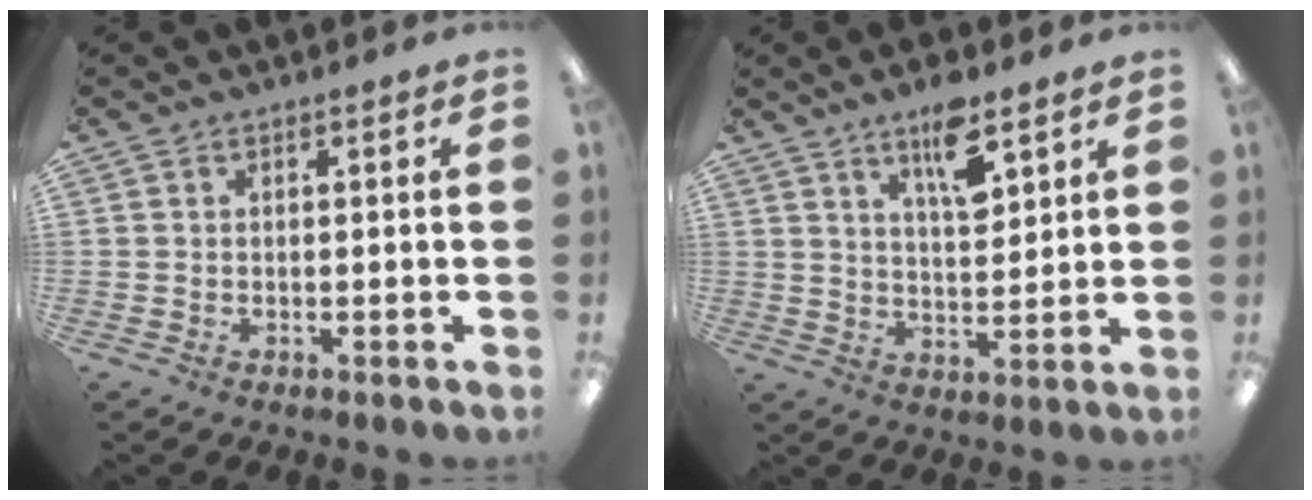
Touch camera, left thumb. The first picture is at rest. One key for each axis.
{"total": 9.9, "fx": 6.5, "fy": 3.5, "fz": 6.6, "tx": -0.095, "ty": -0.038, "tz": 0.106}